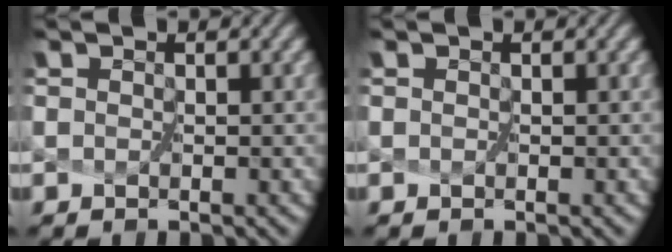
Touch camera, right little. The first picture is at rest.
{"total": 0.0}